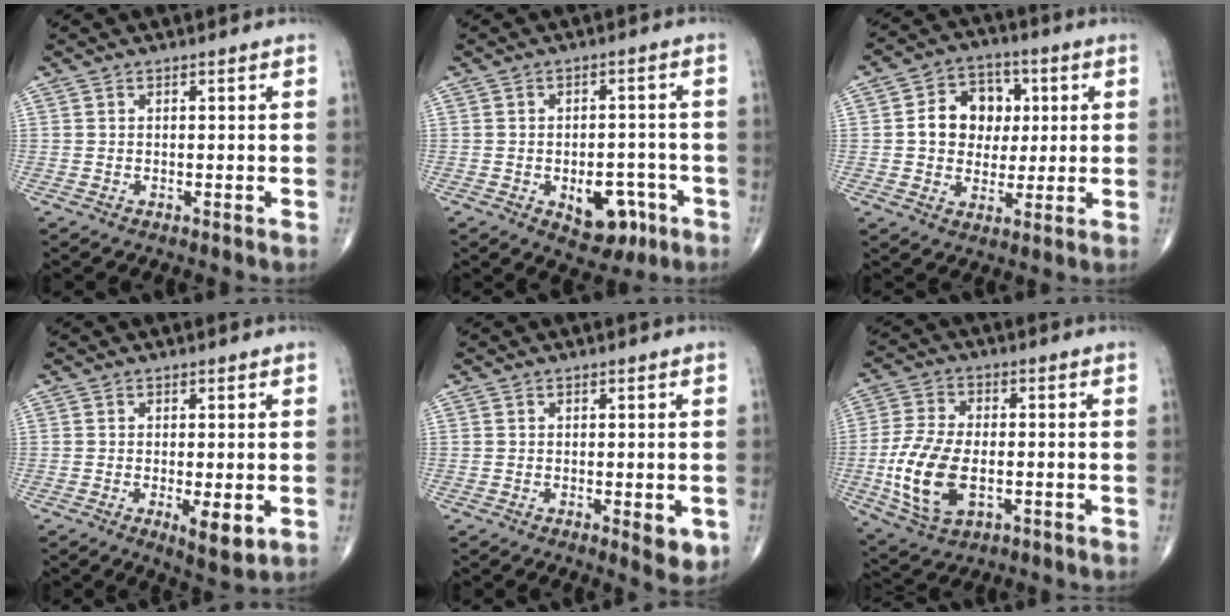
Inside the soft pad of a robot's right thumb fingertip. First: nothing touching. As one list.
[{"total": 8.6, "force": [-3.4, 5.2, 5.9], "torque": [-0.051, 0.023, -0.036]}, {"total": 11.2, "force": [1.5, 9.1, 6.4], "torque": [-0.055, 0.010, 0.021]}, {"total": 5.2, "force": [-1.3, 1.7, 4.8], "torque": [-0.077, -0.016, -0.018]}, {"total": 3.9, "force": [-1.0, 1.6, 3.5], "torque": [-0.036, -0.008, -0.011]}, {"total": 13.6, "force": [-2.7, 7.5, 11.0], "torque": [-0.229, 0.001, -0.045]}]